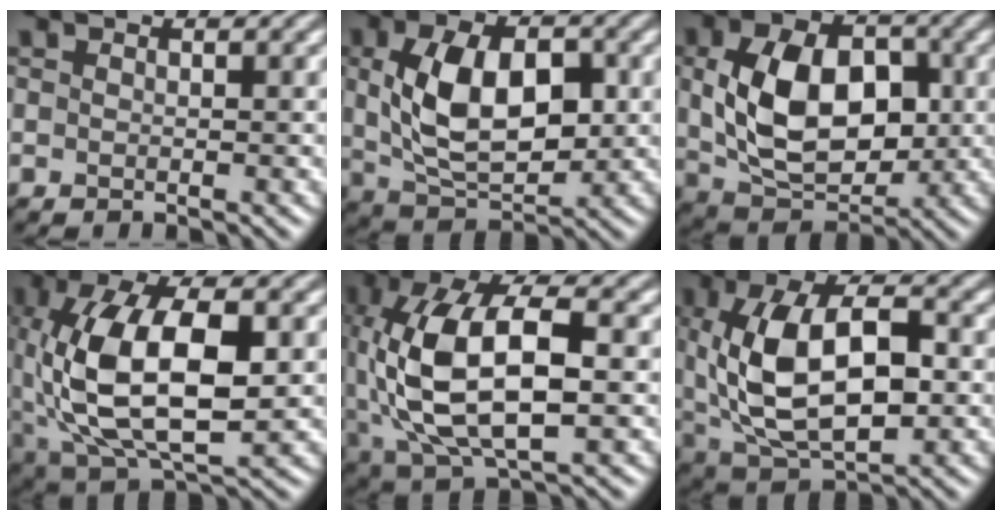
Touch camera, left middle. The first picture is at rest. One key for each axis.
{"total": 9.0, "fx": 0.8, "fy": 5.0, "fz": 7.4, "tx": -0.136, "ty": 0.002, "tz": 0.014}
{"total": 9.9, "fx": 0.6, "fy": 6.4, "fz": 7.6, "tx": -0.143, "ty": -0.002, "tz": 0.011}
{"total": 12.1, "fx": 0.0, "fy": 6.2, "fz": 10.4, "tx": -0.210, "ty": 0.000, "tz": 0.006}
{"total": 11.9, "fx": -0.2, "fy": 5.9, "fz": 10.3, "tx": -0.208, "ty": 0.008, "tz": -0.002}
{"total": 11.3, "fx": 0.7, "fy": 6.0, "fz": 9.6, "tx": -0.177, "ty": 0.001, "tz": 0.017}